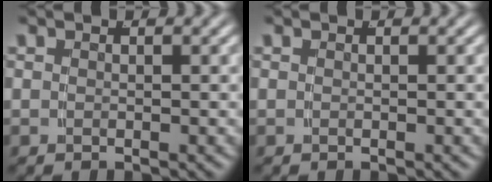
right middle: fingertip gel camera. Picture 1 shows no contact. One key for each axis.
{"total": 0.0}